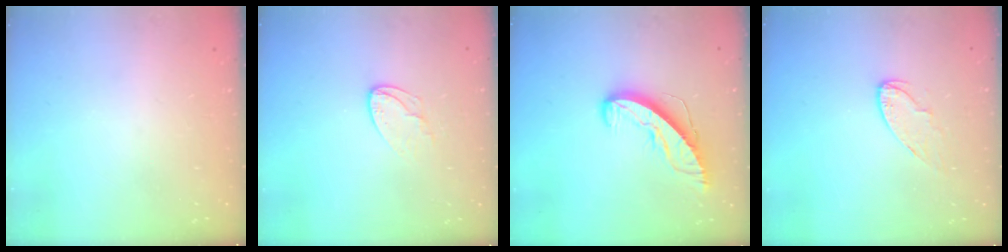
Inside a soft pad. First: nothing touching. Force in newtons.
{"total": 5.0, "press": 5.0, "slide": 0.4}
{"total": 9.4, "press": 9.4, "slide": 0.4}
{"total": 6.4, "press": 6.4, "slide": 0.3}